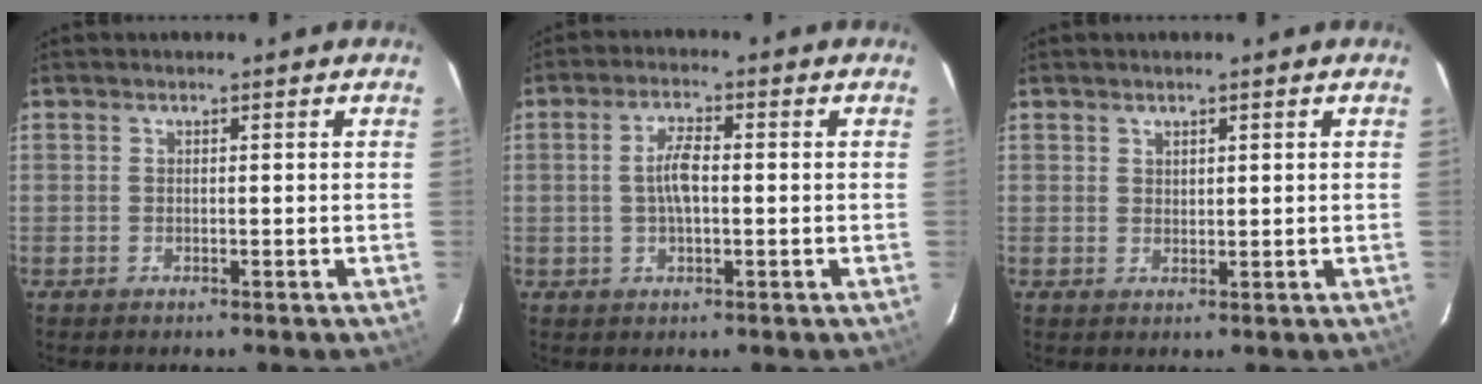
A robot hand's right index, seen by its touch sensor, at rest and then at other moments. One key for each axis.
{"total": 4.8, "fx": -0.1, "fy": 1.8, "fz": 4.4, "tx": -0.087, "ty": 0.007, "tz": 0.002}
{"total": 1.2, "fx": 0.9, "fy": 0.7, "fz": 0.3, "tx": -0.002, "ty": 0.002, "tz": 0.016}